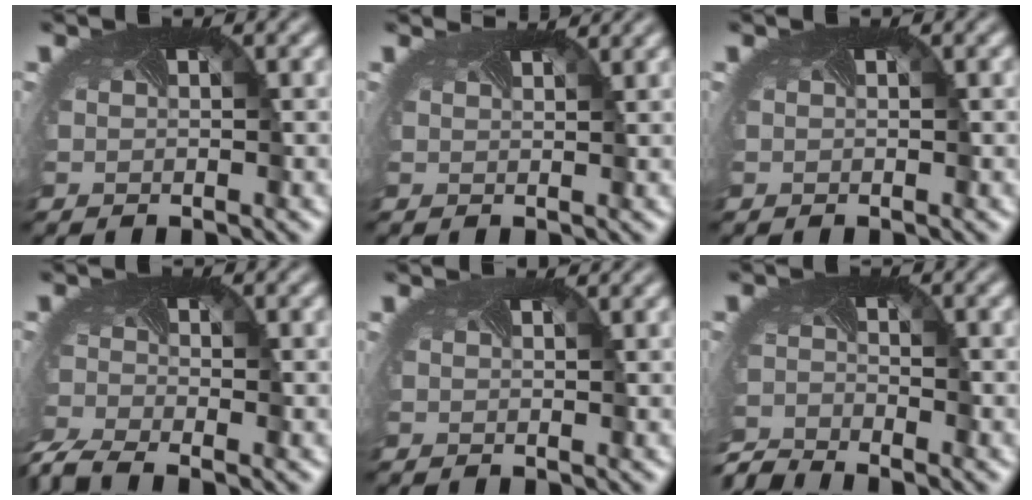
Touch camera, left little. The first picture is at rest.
{"total": 1.4, "force": [1.4, -0.2, 0.1], "torque": [-0.002, 0.000, 0.019]}
{"total": 0.0}
{"total": 4.8, "force": [-4.1, 1.1, 2.2], "torque": [-0.067, -0.030, -0.083]}
{"total": 0.7, "force": [0.7, -0.1, 0.1], "torque": [0.001, -0.002, 0.006]}
{"total": 4.0, "force": [-4.0, 0.1, 0.1], "torque": [-0.019, -0.026, -0.082]}